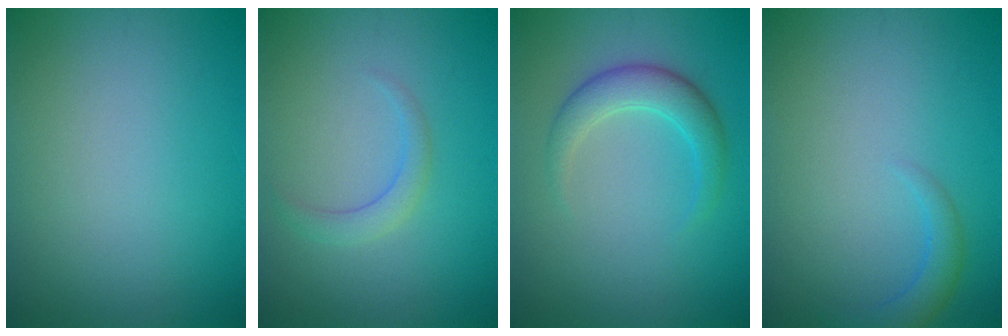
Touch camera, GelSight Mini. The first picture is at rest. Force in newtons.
{"total": 1.6, "press": 1.6, "slide": 0.1}
{"total": 3.3, "press": 3.3, "slide": 0.2}
{"total": 2.0, "press": 1.9, "slide": 0.1}